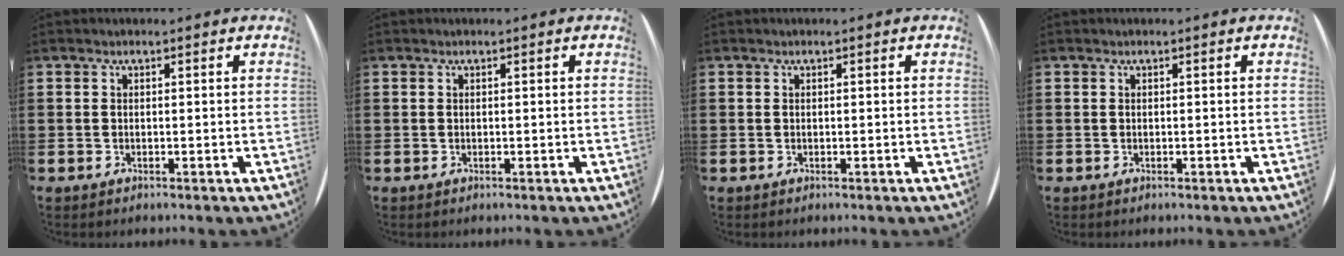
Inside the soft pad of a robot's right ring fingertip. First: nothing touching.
{"total": 0.0}
{"total": 0.0}
{"total": 0.0}